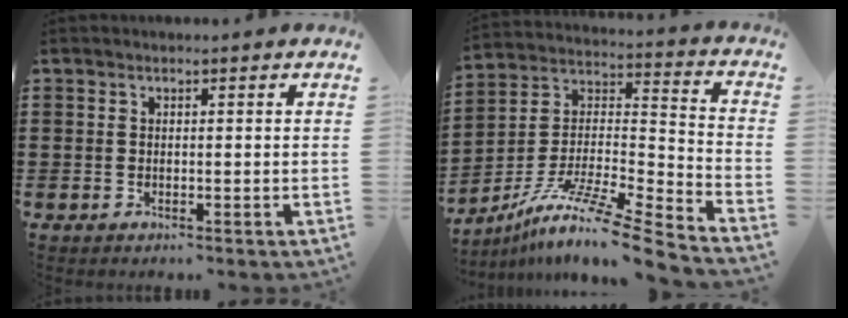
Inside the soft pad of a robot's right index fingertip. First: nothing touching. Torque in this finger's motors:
{"motor_torque": [-1.04, 1.10, -0.98, -0.04]}